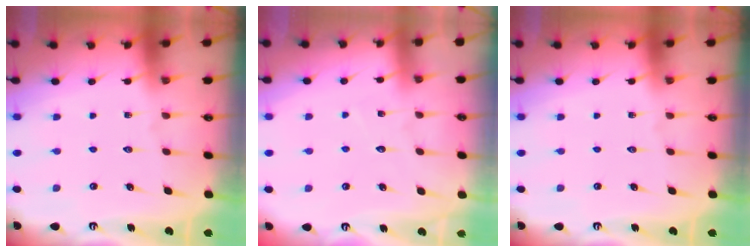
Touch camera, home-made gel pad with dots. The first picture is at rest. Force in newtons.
{"total": 3.4, "press": 3.4, "slide": 0.4}
{"total": 0.0}